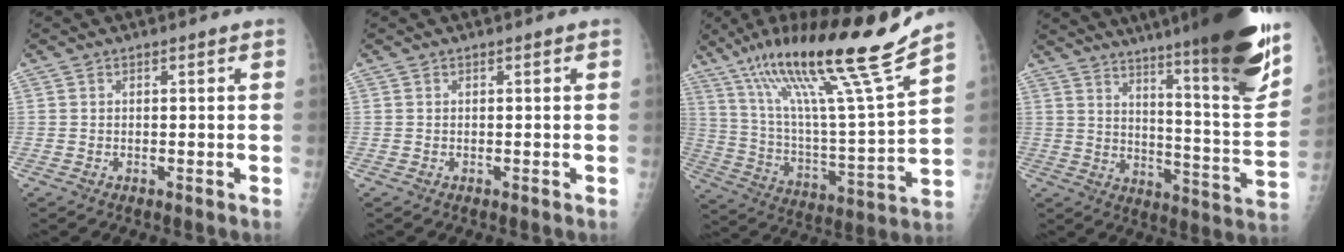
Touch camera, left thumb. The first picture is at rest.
{"total": 0.0}
{"total": 24.8, "force": [16.9, 0.9, 18.2], "torque": [-0.285, -0.062, 0.297]}
{"total": 26.1, "force": [17.9, 2.3, 18.9], "torque": [-0.258, -0.094, 0.259]}